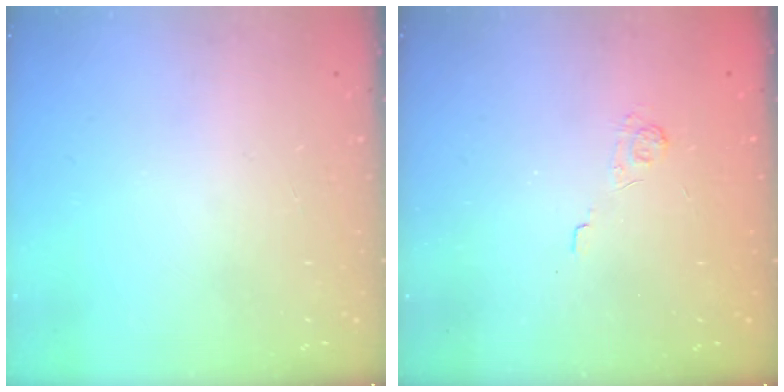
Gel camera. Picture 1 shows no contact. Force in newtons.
{"total": 2.0, "press": 1.4, "slide": 1.4}